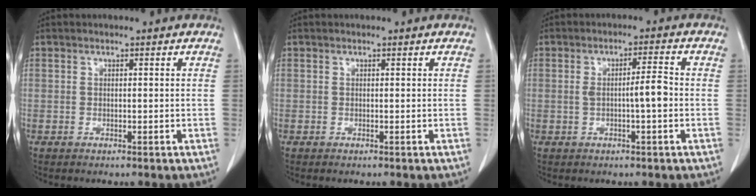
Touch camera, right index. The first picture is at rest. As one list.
[{"total": 0.0}, {"total": 4.2, "force": [-0.5, 0.3, 4.2], "torque": [-0.071, 0.007, -0.006]}]